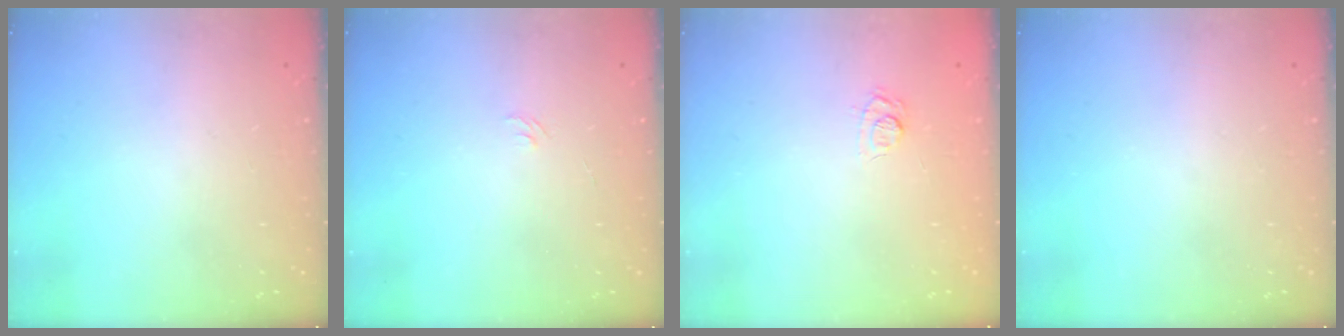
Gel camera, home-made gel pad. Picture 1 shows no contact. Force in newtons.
{"total": 4.0, "press": 4.0, "slide": 0.4}
{"total": 7.2, "press": 7.1, "slide": 1.5}
{"total": 0.0}